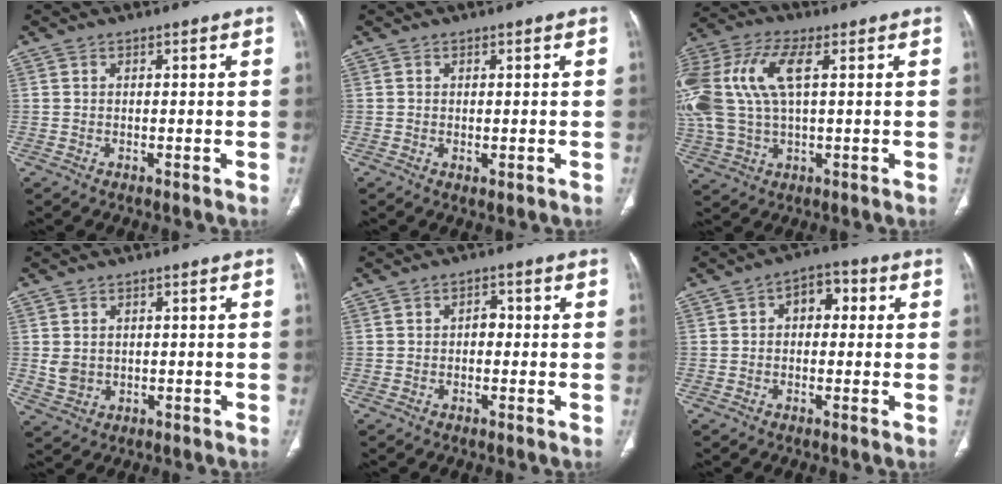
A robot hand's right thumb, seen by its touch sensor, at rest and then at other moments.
{"total": 1.1, "force": [-0.2, 0.6, 0.9], "torque": [-0.015, -0.004, 0.002]}
{"total": 18.7, "force": [4.0, 9.0, 15.8], "torque": [-0.377, 0.021, 0.076]}
{"total": 3.4, "force": [0.4, 2.9, 1.8], "torque": [-0.029, -0.004, 0.019]}
{"total": 2.1, "force": [-0.2, 1.5, 1.4], "torque": [-0.009, 0.008, -0.008]}
{"total": 5.7, "force": [0.9, 3.9, 4.1], "torque": [-0.033, 0.019, 0.004]}